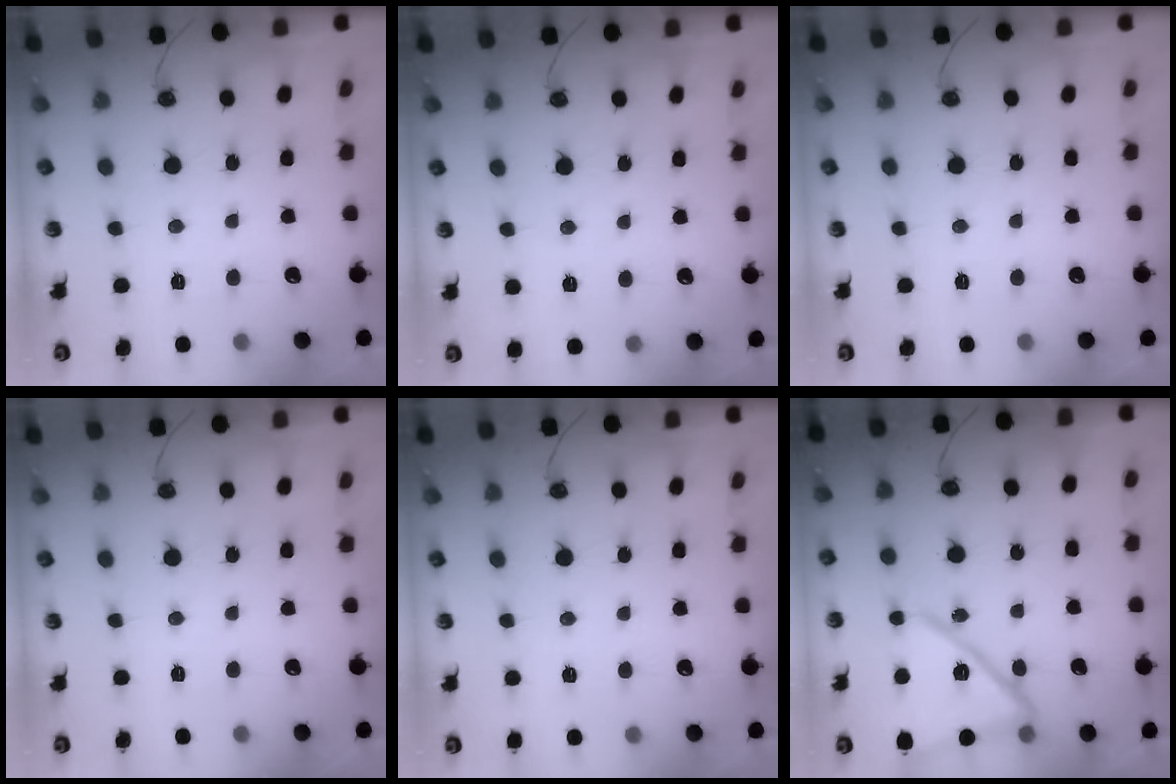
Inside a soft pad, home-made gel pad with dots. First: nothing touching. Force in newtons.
{"total": 2.6, "press": 2.5, "slide": 0.8}
{"total": 0.0}
{"total": 0.0}
{"total": 2.7, "press": 2.5, "slide": 0.9}
{"total": 17.8, "press": 17.8, "slide": 1.1}